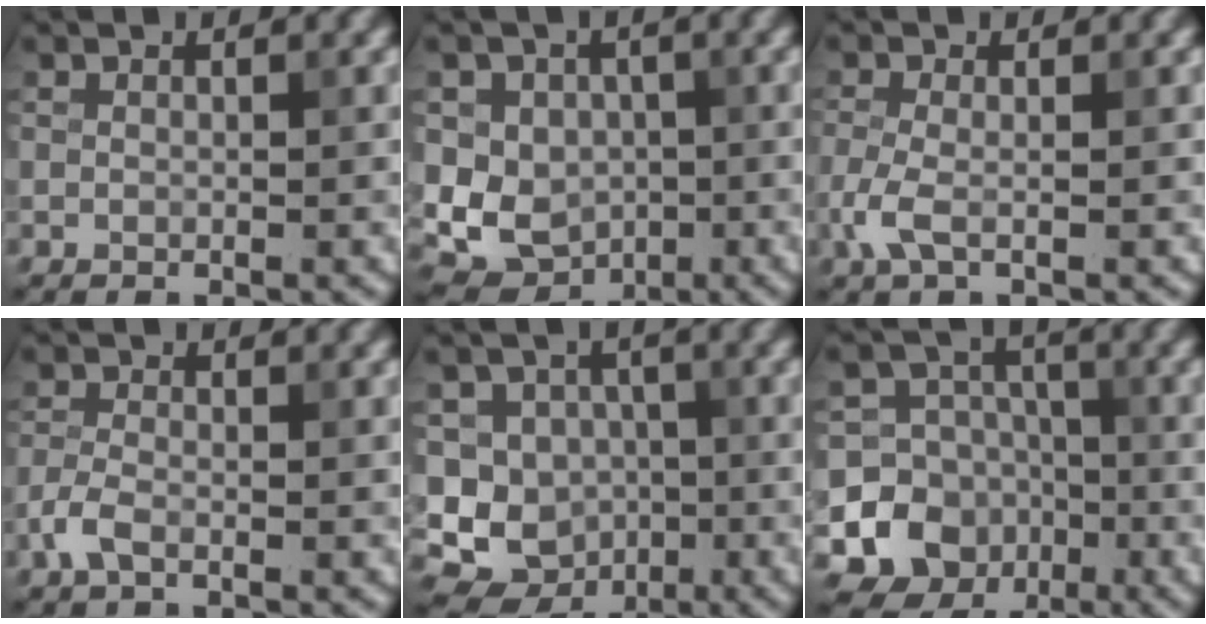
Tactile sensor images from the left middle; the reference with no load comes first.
{"total": 6.5, "force": [-0.1, 5.8, 3.0], "torque": [-0.039, -0.002, -0.016]}
{"total": 2.4, "force": [-0.8, 1.0, 2.0], "torque": [-0.054, -0.005, -0.022]}
{"total": 2.0, "force": [-1.0, 0.9, 1.4], "torque": [-0.034, 0.002, -0.027]}
{"total": 10.3, "force": [-3.0, 9.4, 3.0], "torque": [-0.049, 0.002, -0.067]}
{"total": 12.8, "force": [-4.4, 11.8, 2.6], "torque": [-0.064, -0.025, -0.074]}